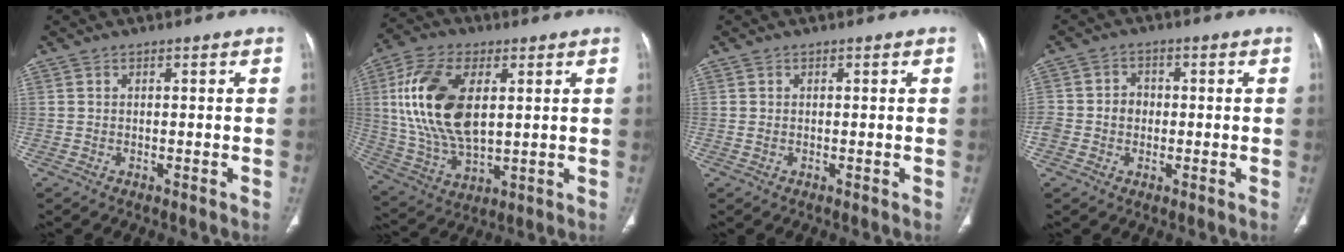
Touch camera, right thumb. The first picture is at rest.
{"total": 18.4, "force": [3.7, 9.8, 15.1], "torque": [-0.295, -0.008, 0.074]}
{"total": 0.6, "force": [0.0, 0.4, 0.4], "torque": [-0.013, -0.002, 0.002]}
{"total": 5.1, "force": [-0.5, 4.4, 2.5], "torque": [-0.030, 0.017, -0.011]}